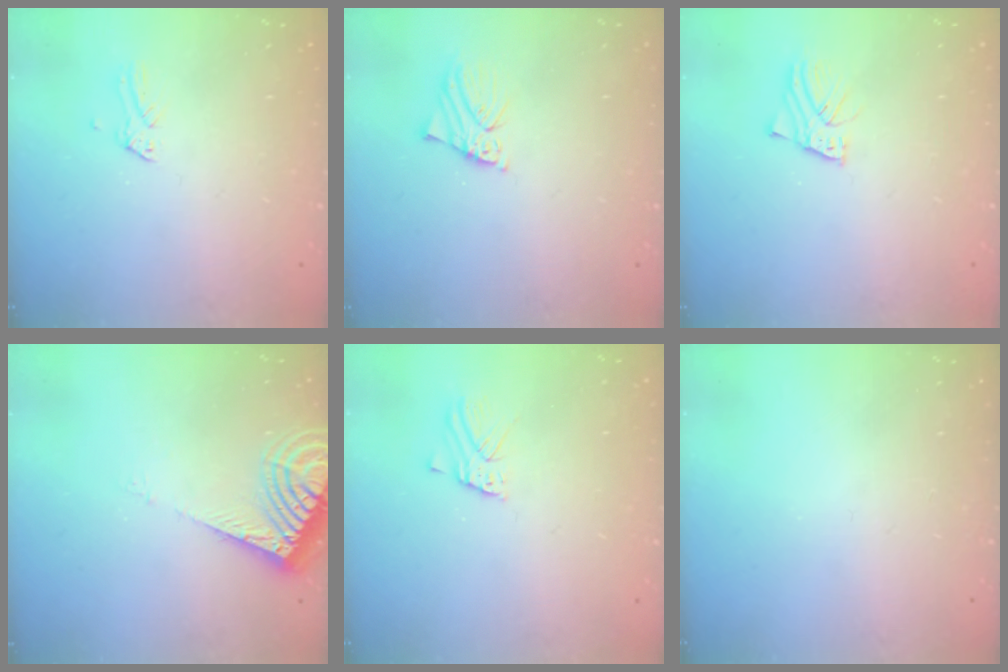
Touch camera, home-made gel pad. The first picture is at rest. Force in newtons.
{"total": 2.4, "press": 2.4, "slide": 0.3}
{"total": 2.5, "press": 2.5, "slide": 0.2}
{"total": 10.0, "press": 9.9, "slide": 1.3}
{"total": 2.4, "press": 2.4, "slide": 0.2}
{"total": 0.0}